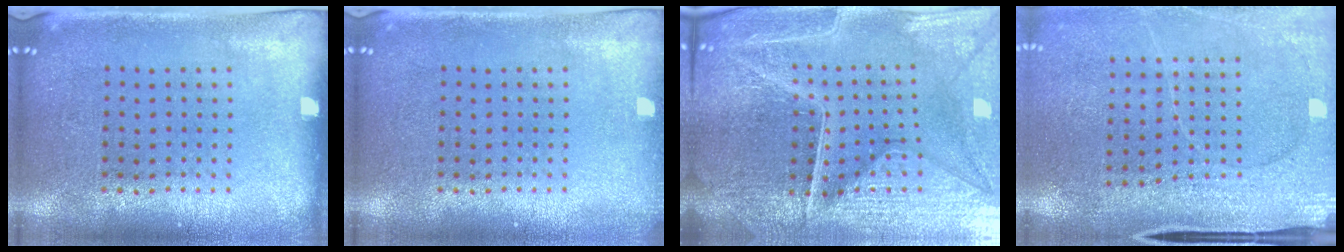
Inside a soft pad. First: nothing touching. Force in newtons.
{"total": 0.7, "press": 0.7, "slide": 0.1}
{"total": 5.4, "press": 5.1, "slide": 1.8}
{"total": 2.9, "press": 2.9, "slide": 0.4}